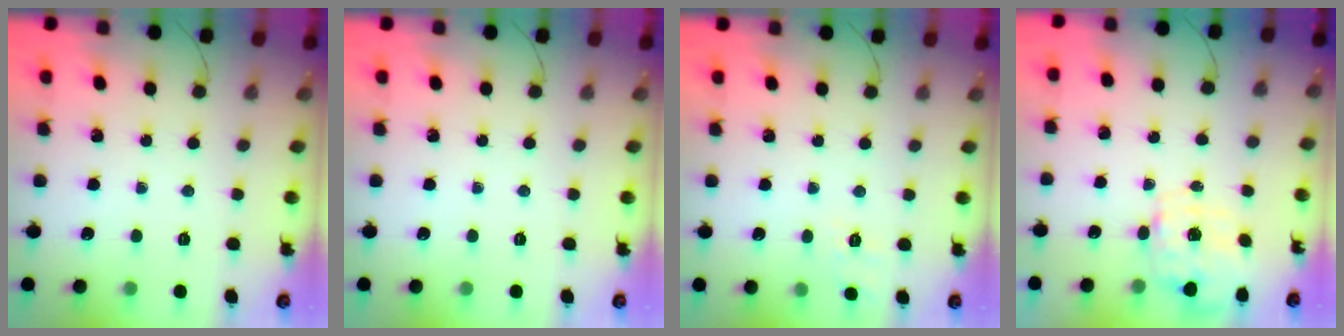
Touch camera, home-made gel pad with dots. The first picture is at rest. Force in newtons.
{"total": 0.0}
{"total": 8.6, "press": 8.3, "slide": 2.2}
{"total": 2.8, "press": 2.6, "slide": 0.9}